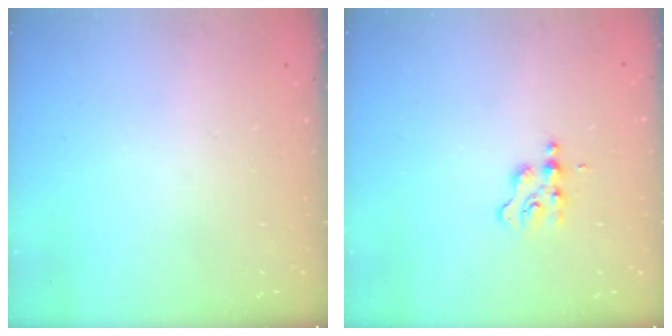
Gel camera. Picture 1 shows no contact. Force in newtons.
{"total": 2.4, "press": 2.4, "slide": 0.3}